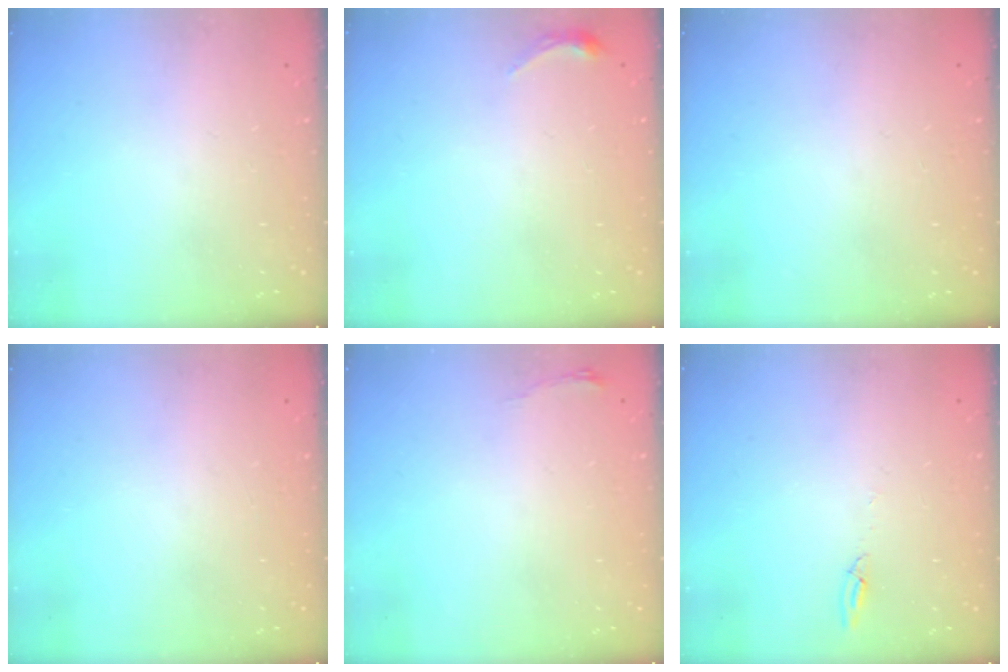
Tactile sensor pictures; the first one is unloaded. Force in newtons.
{"total": 3.9, "press": 3.8, "slide": 0.7}
{"total": 0.0}
{"total": 0.0}
{"total": 3.4, "press": 3.4, "slide": 0.5}
{"total": 3.5, "press": 3.5, "slide": 0.4}